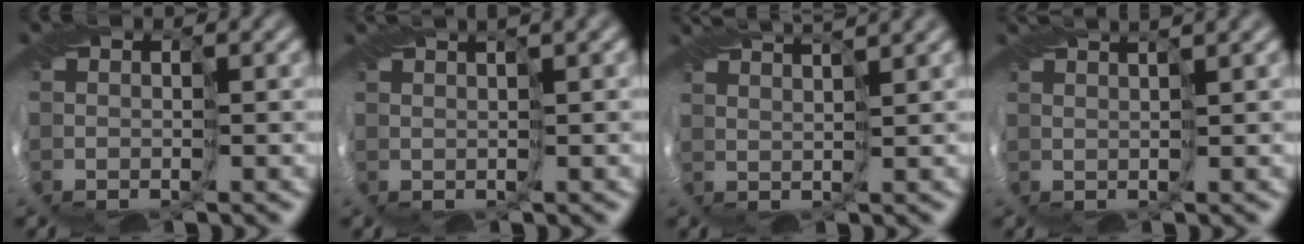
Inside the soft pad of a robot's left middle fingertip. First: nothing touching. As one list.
[{"total": 2.6, "force": [1.5, 0.1, 2.1], "torque": [-0.040, 0.006, 0.027]}, {"total": 4.6, "force": [3.8, 0.5, 2.5], "torque": [-0.042, 0.018, 0.043]}, {"total": 2.9, "force": [2.2, 0.1, 1.8], "torque": [-0.038, 0.012, 0.028]}]